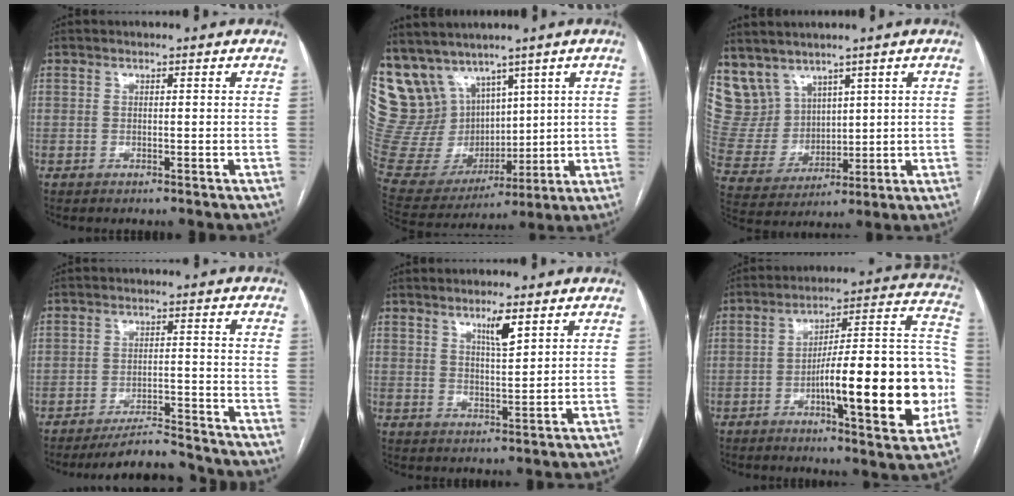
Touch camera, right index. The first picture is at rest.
{"total": 21.2, "force": [11.9, 15.0, 9.3], "torque": [-0.231, 0.058, 0.256]}
{"total": 8.4, "force": [6.3, 5.1, 2.1], "torque": [-0.068, 0.018, 0.153]}
{"total": 6.8, "force": [-6.7, 0.6, 0.9], "torque": [-0.011, 0.004, -0.112]}
{"total": 4.1, "force": [2.5, 0.5, 3.2], "torque": [-0.055, -0.006, 0.044]}
{"total": 22.6, "force": [-5.6, 3.6, 21.6], "torque": [-0.263, 0.025, -0.075]}